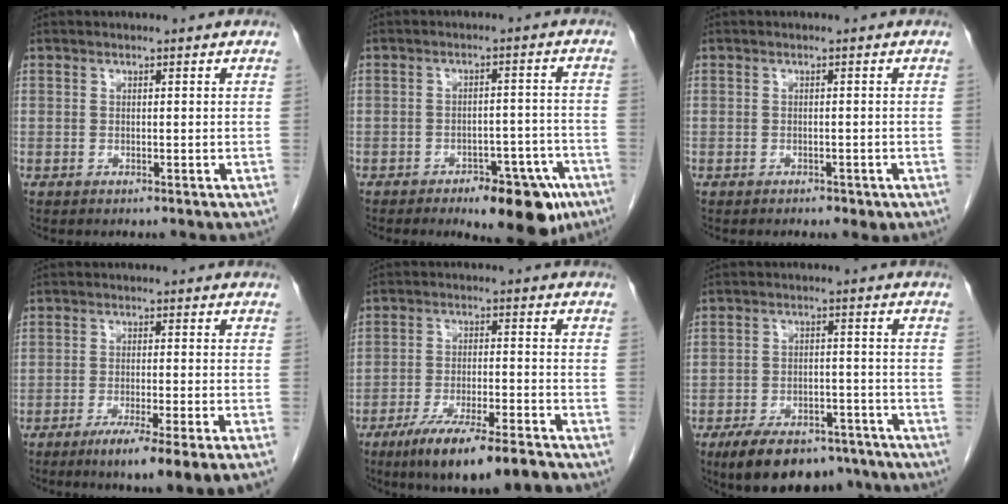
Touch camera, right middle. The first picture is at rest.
{"total": 11.0, "force": [-7.1, 4.1, 7.3], "torque": [-0.075, 0.009, -0.096]}
{"total": 1.7, "force": [-1.1, 0.8, 0.9], "torque": [-0.014, 0.001, -0.010]}
{"total": 9.2, "force": [-6.1, -0.9, 6.9], "torque": [-0.095, -0.022, -0.092]}
{"total": 12.2, "force": [-8.7, 1.4, 8.4], "torque": [-0.134, -0.025, -0.144]}
{"total": 13.5, "force": [-10.1, 6.2, 6.4], "torque": [-0.097, 0.009, -0.153]}